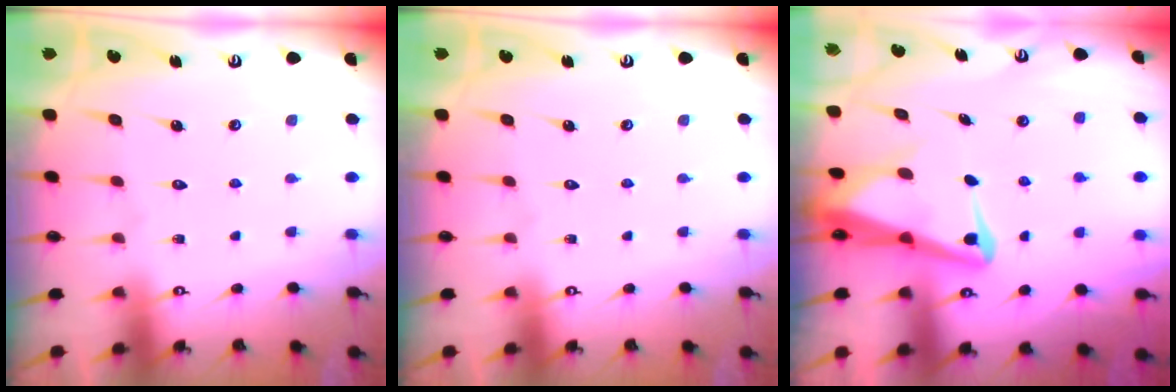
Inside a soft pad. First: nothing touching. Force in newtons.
{"total": 0.0}
{"total": 5.8, "press": 5.8, "slide": 0.5}